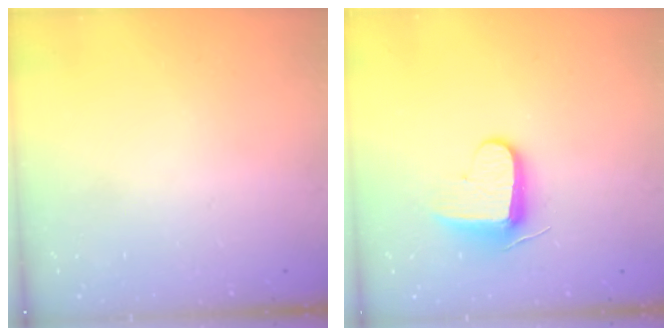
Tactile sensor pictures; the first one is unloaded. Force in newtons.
{"total": 9.3, "press": 9.3, "slide": 0.6}